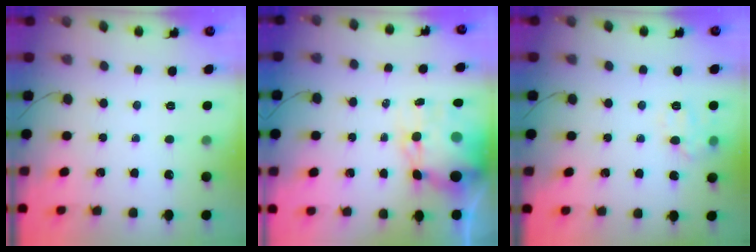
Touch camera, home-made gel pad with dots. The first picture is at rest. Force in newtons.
{"total": 10.2, "press": 9.8, "slide": 3.0}
{"total": 8.0, "press": 8.0, "slide": 0.4}